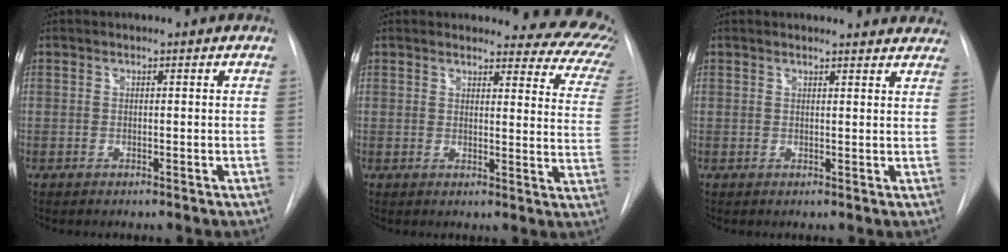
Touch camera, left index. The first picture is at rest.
{"total": 13.7, "force": [12.4, 4.2, 4.2], "torque": [-0.002, -0.070, 0.092]}
{"total": 8.9, "force": [8.5, 1.9, 1.6], "torque": [0.009, -0.009, 0.065]}